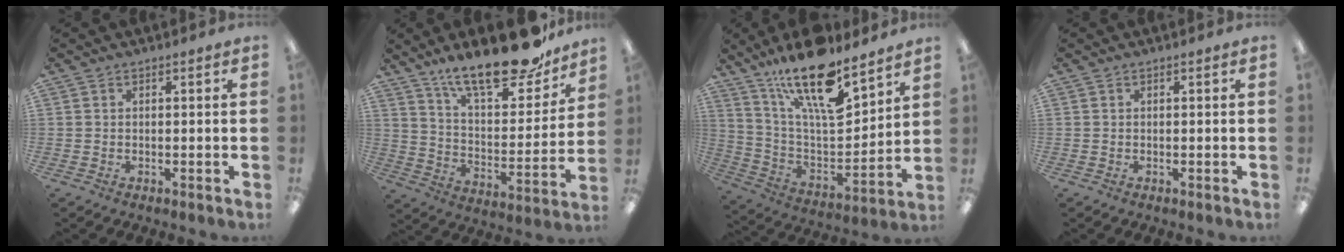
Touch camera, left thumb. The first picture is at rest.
{"total": 22.1, "force": [17.2, 7.1, 11.9], "torque": [-0.181, -0.119, 0.293]}
{"total": 20.9, "force": [14.5, 6.9, 13.3], "torque": [-0.226, -0.095, 0.249]}
{"total": 0.0}